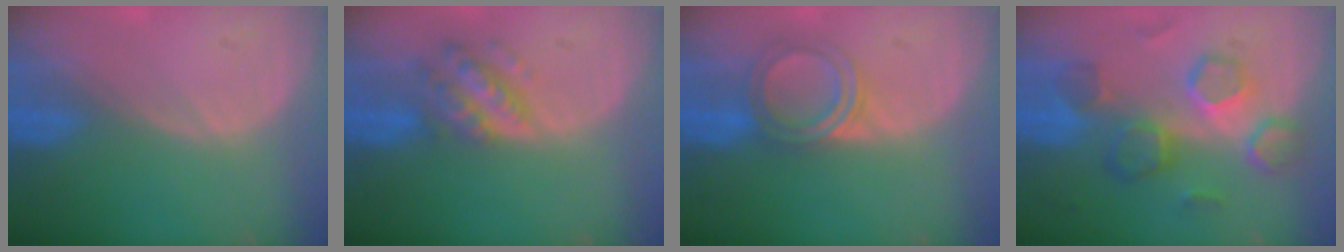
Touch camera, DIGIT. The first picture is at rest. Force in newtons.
{"total": 6.3, "press": 5.7, "slide": 2.6}
{"total": 5.1, "press": 5.0, "slide": 0.7}
{"total": 8.7, "press": 8.4, "slide": 2.3}